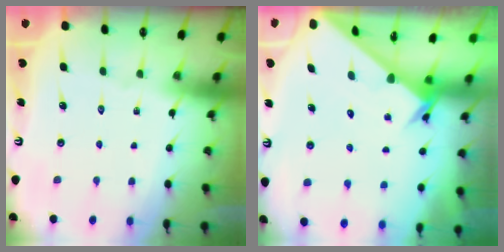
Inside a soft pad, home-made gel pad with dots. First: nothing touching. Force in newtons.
{"total": 2.4, "press": 2.4, "slide": 0.2}